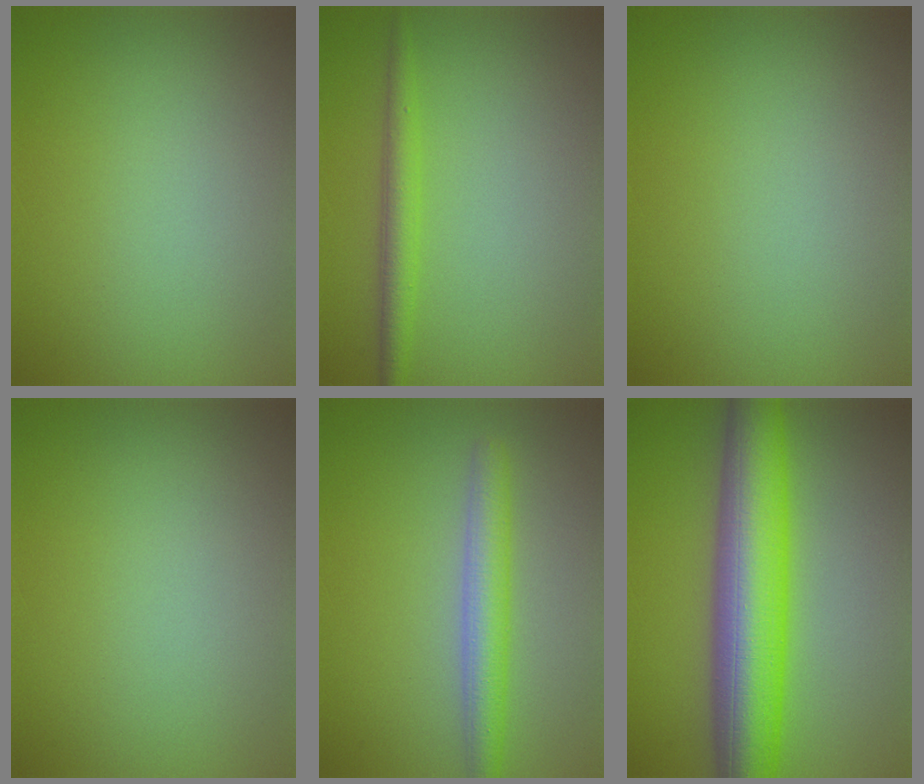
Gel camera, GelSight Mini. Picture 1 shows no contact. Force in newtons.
{"total": 2.4, "press": 2.4, "slide": 0.2}
{"total": 0.0}
{"total": 0.0}
{"total": 3.4, "press": 3.4, "slide": 0.1}
{"total": 10.5, "press": 10.4, "slide": 0.1}